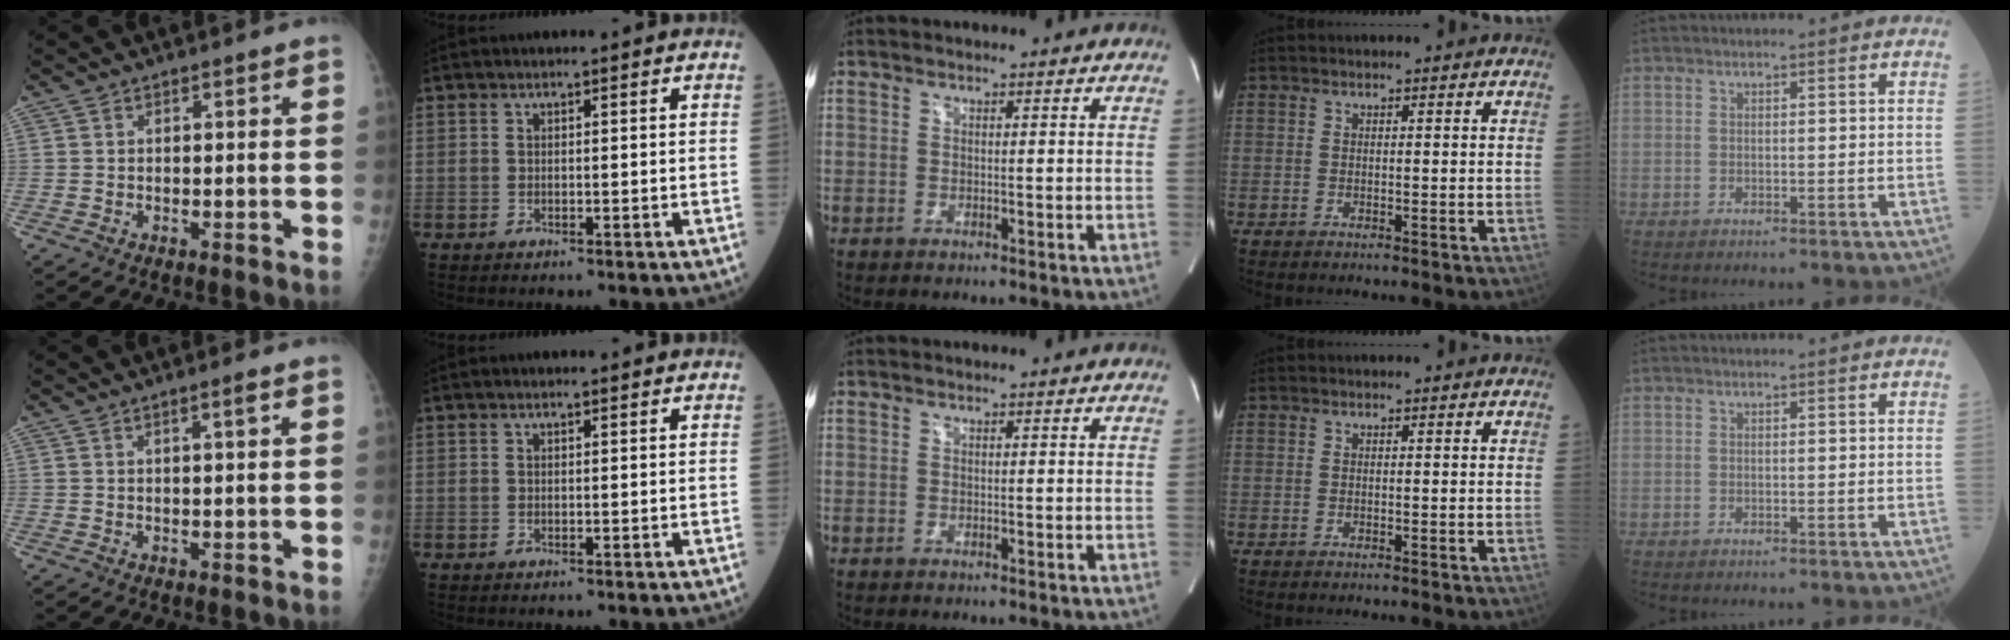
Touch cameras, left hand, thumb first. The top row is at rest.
{"thumb": {"total": 1.7, "force": [0.8, 0.0, 1.5], "torque": [-0.026, -0.002, 0.013]}, "index": {"total": 1.1, "force": [1.0, 0.2, 0.4], "torque": [-0.011, 0.009, 0.014]}}